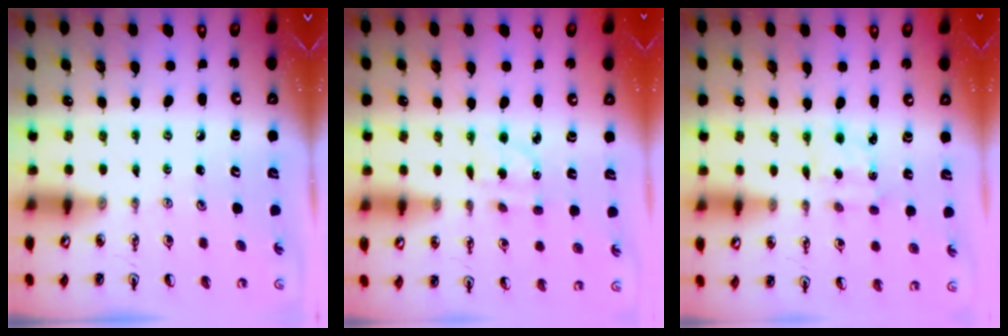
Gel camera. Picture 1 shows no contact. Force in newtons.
{"total": 3.0, "press": 2.9, "slide": 0.8}
{"total": 2.0, "press": 1.9, "slide": 0.7}